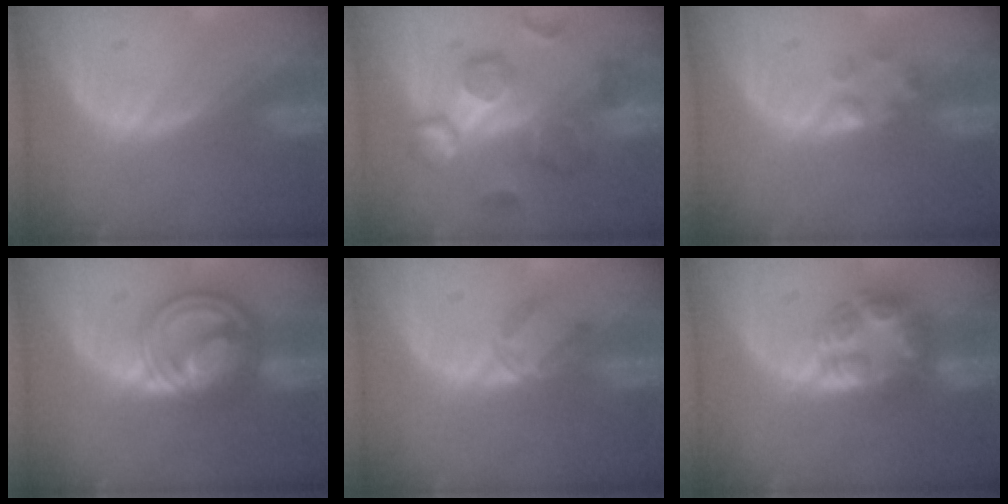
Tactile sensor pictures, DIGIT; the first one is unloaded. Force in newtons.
{"total": 9.4, "press": 9.1, "slide": 2.5}
{"total": 2.0, "press": 2.0, "slide": 0.2}
{"total": 8.8, "press": 8.8, "slide": 0.7}
{"total": 2.7, "press": 2.5, "slide": 1.0}
{"total": 7.9, "press": 6.8, "slide": 4.0}